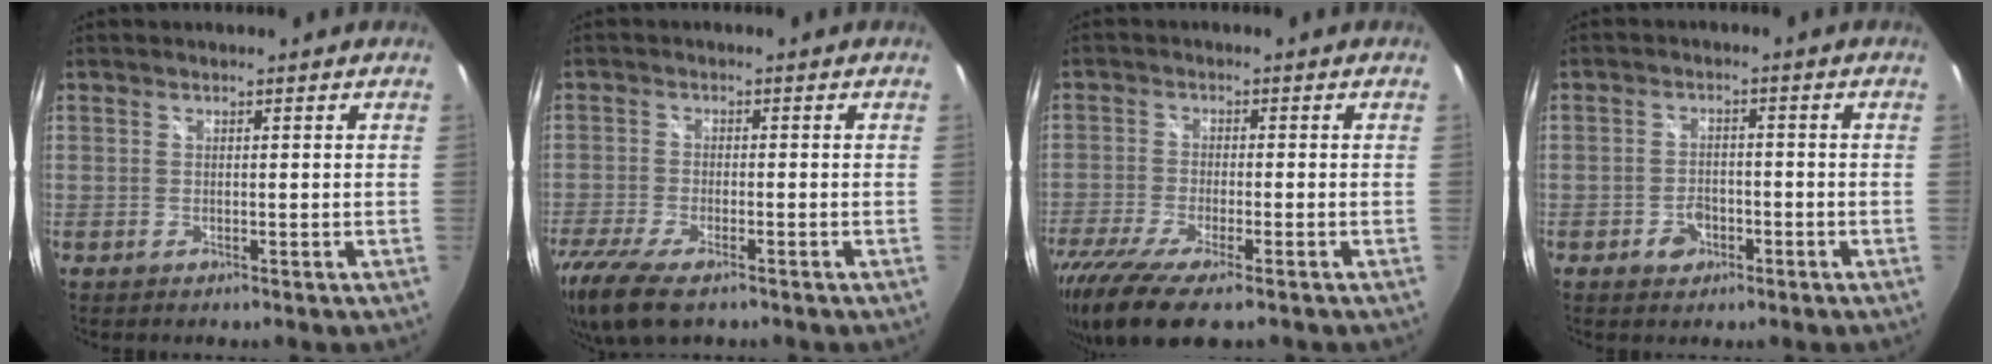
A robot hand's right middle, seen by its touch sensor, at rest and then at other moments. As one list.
[{"total": 12.4, "force": [-8.9, 4.2, 7.7], "torque": [-0.188, -0.054, -0.165]}, {"total": 13.1, "force": [-9.4, 2.8, 8.8], "torque": [-0.193, -0.056, -0.168]}, {"total": 3.7, "force": [-2.1, 2.7, 1.5], "torque": [-0.033, 0.006, -0.029]}]